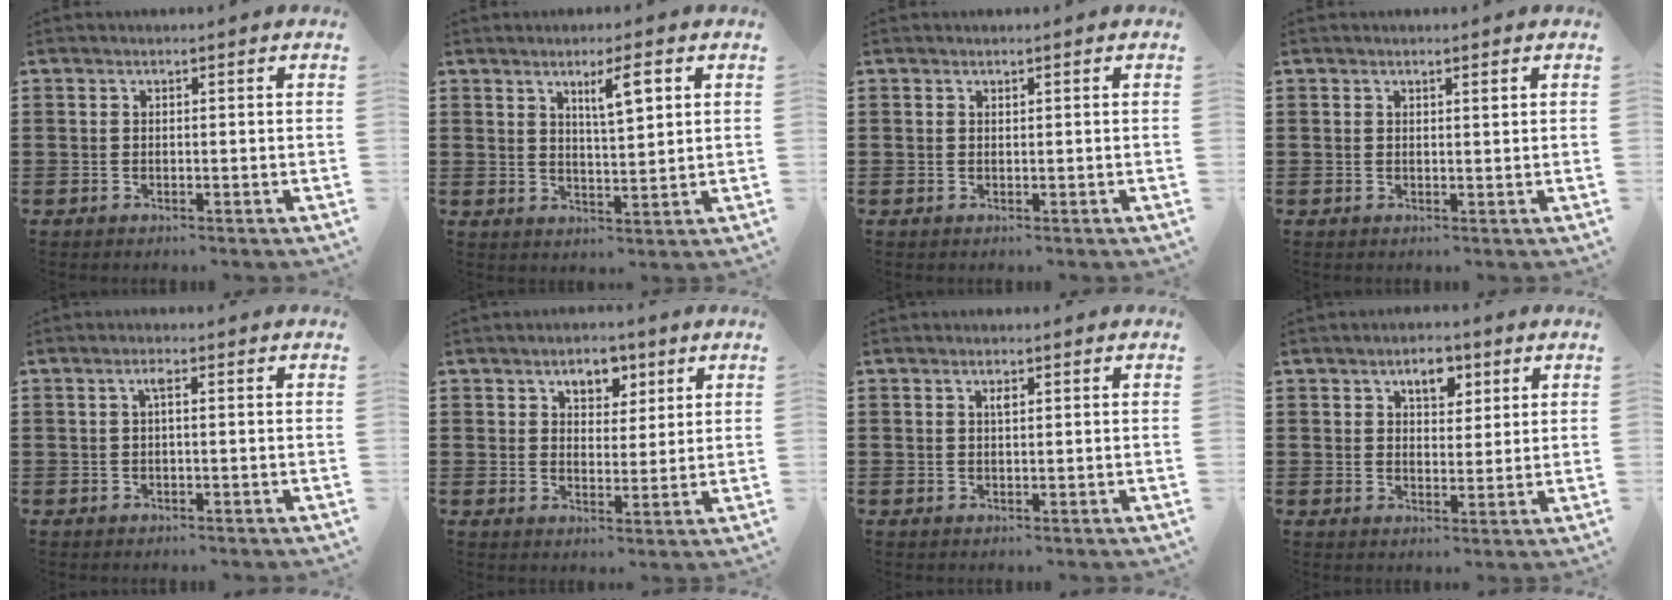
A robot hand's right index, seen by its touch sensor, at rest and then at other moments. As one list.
[{"total": 4.6, "force": [2.2, 0.9, 4.0], "torque": [-0.067, 0.000, 0.032]}, {"total": 0.0}, {"total": 0.7, "force": [0.5, 0.0, 0.5], "torque": [-0.003, -0.004, 0.008]}, {"total": 1.6, "force": [0.1, 0.3, 1.6], "torque": [-0.033, 0.004, 0.000]}, {"total": 4.8, "force": [2.9, 3.1, 2.2], "torque": [-0.034, 0.004, 0.045]}, {"total": 1.3, "force": [0.6, 0.4, 1.1], "torque": [-0.023, 0.004, 0.009]}, {"total": 4.7, "force": [2.7, 2.6, 2.8], "torque": [-0.040, 0.002, 0.042]}]